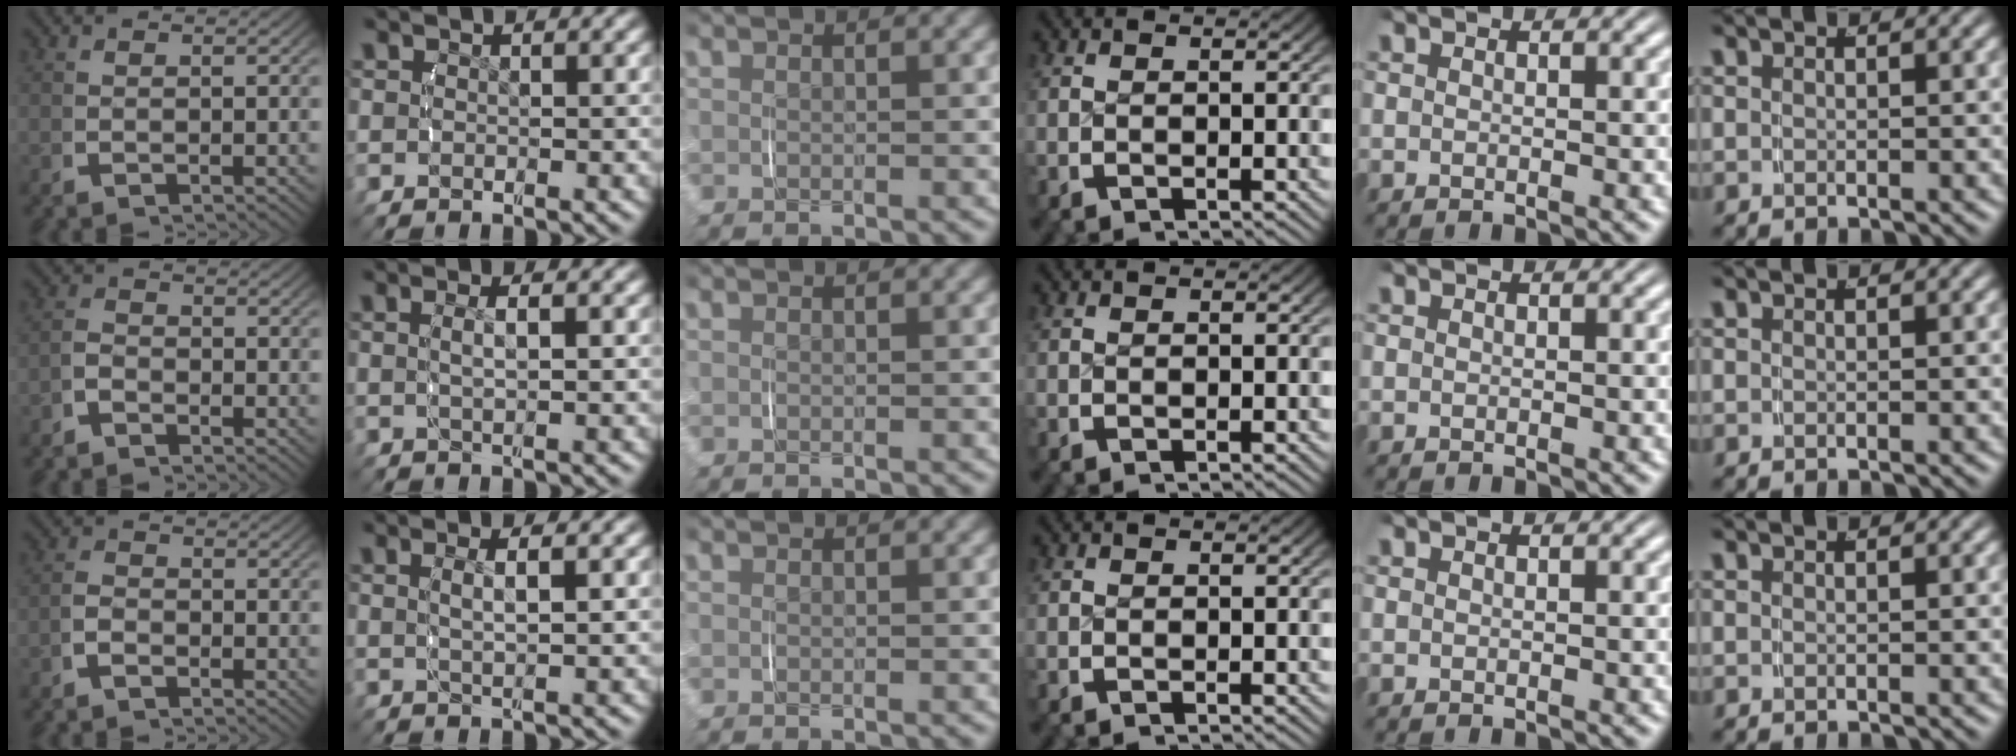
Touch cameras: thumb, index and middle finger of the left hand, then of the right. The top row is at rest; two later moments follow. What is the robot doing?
{"motion": "lift_and_place", "object": "pen bag"}